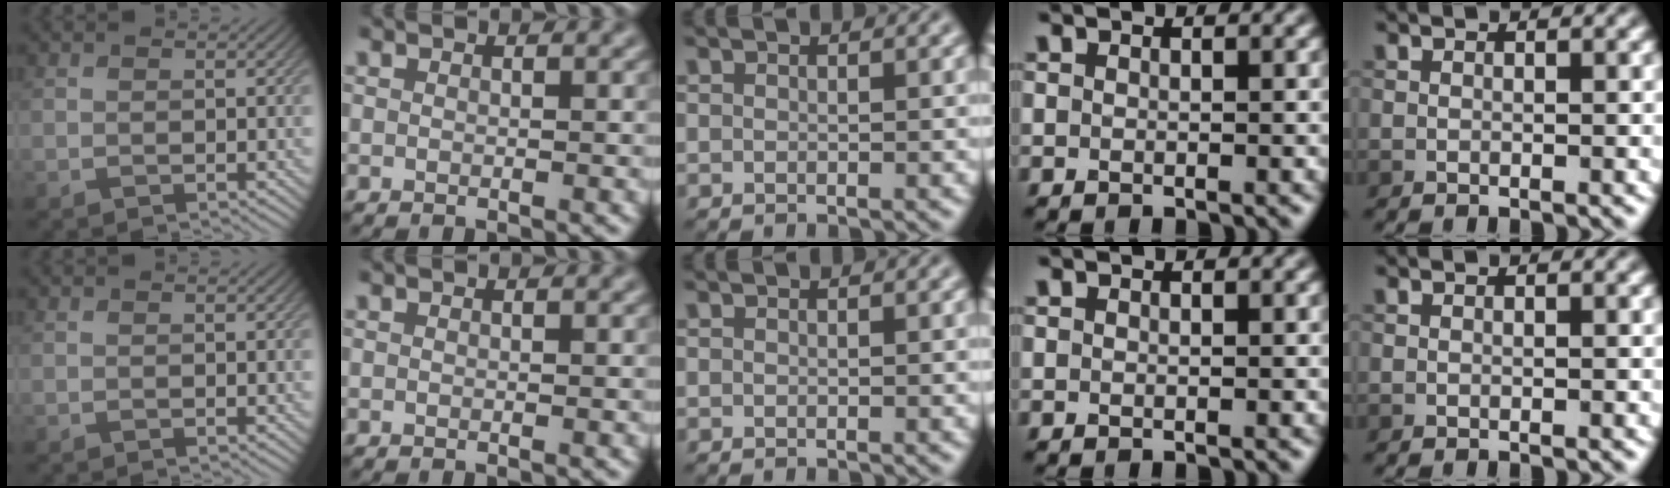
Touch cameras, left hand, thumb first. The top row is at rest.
{}